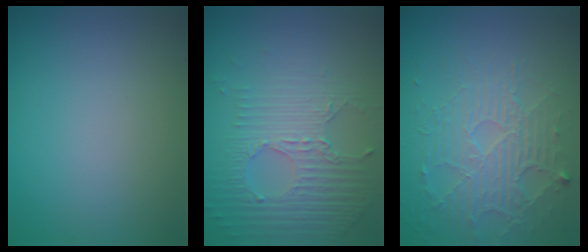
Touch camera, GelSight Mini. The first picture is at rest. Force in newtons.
{"total": 5.0, "press": 3.2, "slide": 3.8}
{"total": 4.0, "press": 3.4, "slide": 2.1}